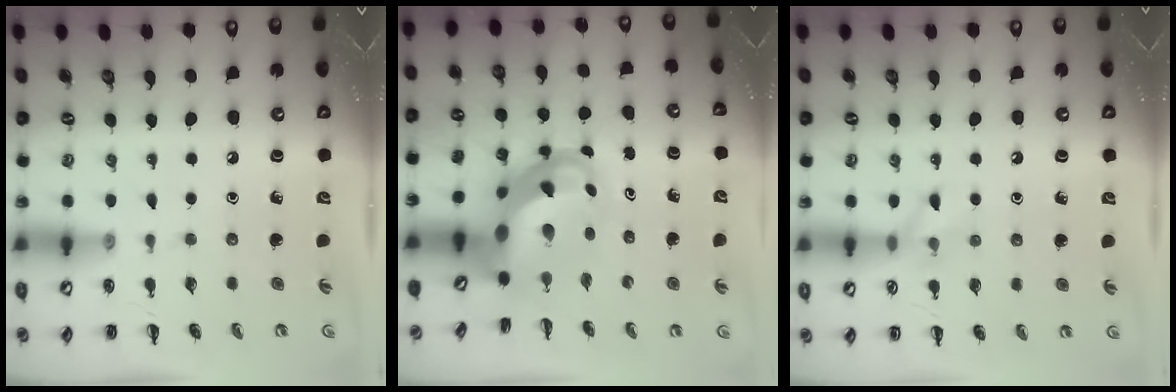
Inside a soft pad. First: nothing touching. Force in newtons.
{"total": 6.4, "press": 6.1, "slide": 1.8}
{"total": 6.7, "press": 6.5, "slide": 1.7}